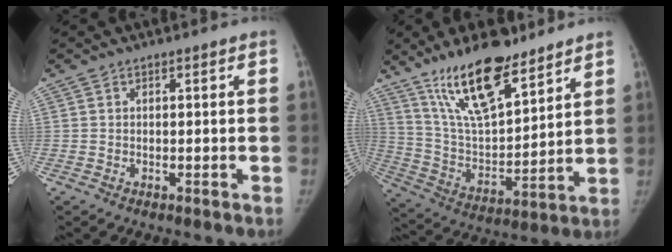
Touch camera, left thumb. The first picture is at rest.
{"total": 18.3, "force": [12.9, 6.2, 11.5], "torque": [-0.165, -0.069, 0.240]}